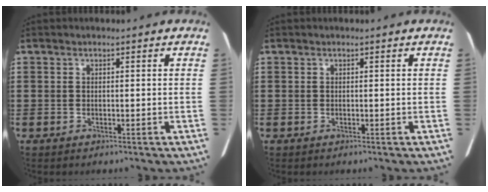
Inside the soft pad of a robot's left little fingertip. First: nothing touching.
{"total": 0.0}